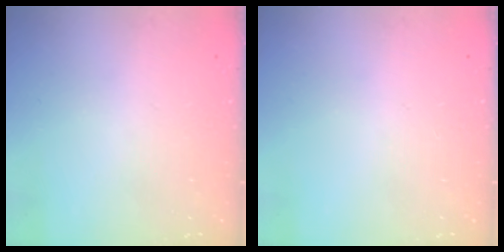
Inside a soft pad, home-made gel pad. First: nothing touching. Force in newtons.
{"total": 0.0}